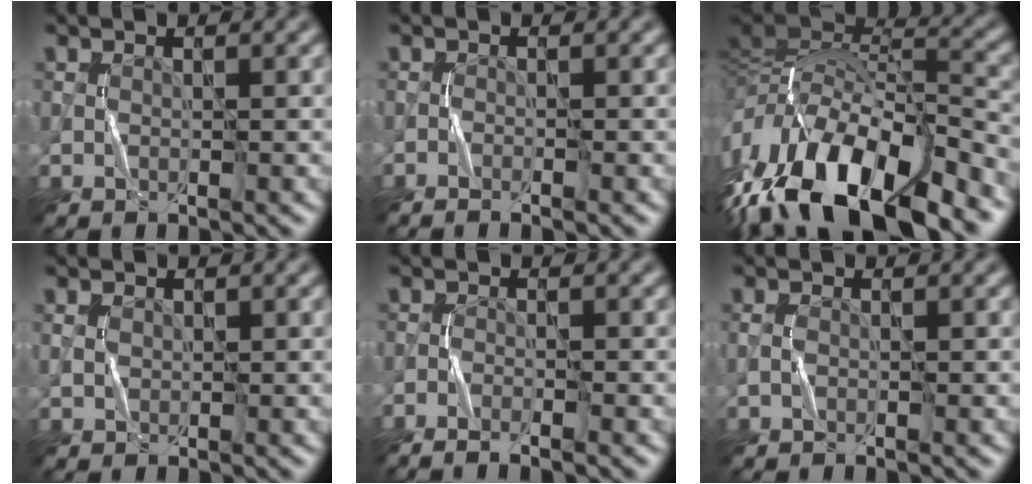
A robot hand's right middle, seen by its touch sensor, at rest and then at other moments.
{"total": 1.3, "force": [-1.0, 0.0, 0.8], "torque": [-0.022, 0.003, -0.021]}
{"total": 18.1, "force": [-8.7, 7.8, 13.9], "torque": [-0.260, 0.006, -0.149]}
{"total": 1.1, "force": [0.2, 0.9, 0.6], "torque": [-0.014, 0.004, 0.003]}
{"total": 3.0, "force": [-2.4, 0.2, 1.7], "torque": [-0.044, -0.005, -0.047]}
{"total": 0.9, "force": [-0.4, 0.3, 0.7], "torque": [-0.018, 0.003, -0.011]}